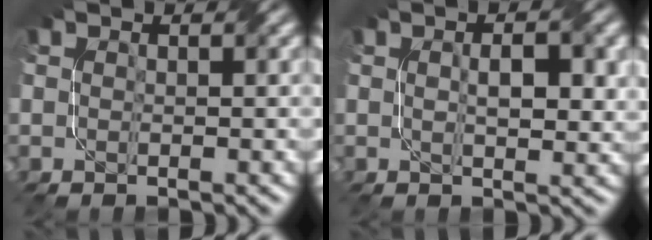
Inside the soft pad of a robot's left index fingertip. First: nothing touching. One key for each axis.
{"total": 3.8, "fx": 0.6, "fy": 1.5, "fz": 3.4, "tx": -0.062, "ty": 0.002, "tz": 0.013}